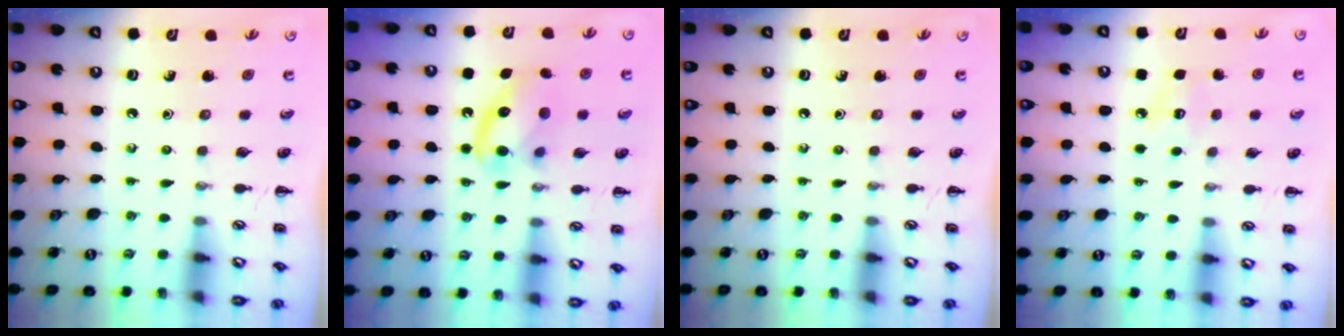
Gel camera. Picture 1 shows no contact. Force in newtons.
{"total": 13.5, "press": 13.3, "slide": 1.9}
{"total": 0.0}
{"total": 7.1, "press": 6.9, "slide": 1.8}